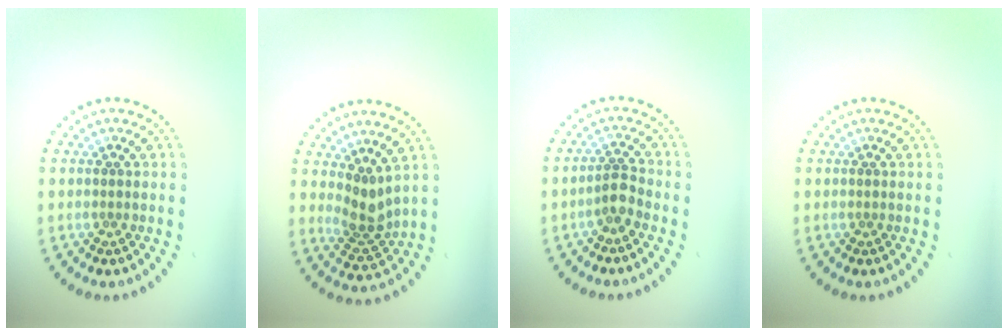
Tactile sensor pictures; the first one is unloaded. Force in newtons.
{"total": 2.8, "press": 2.1, "slide": 1.8}
{"total": 1.9, "press": 1.5, "slide": 1.1}
{"total": 0.0}